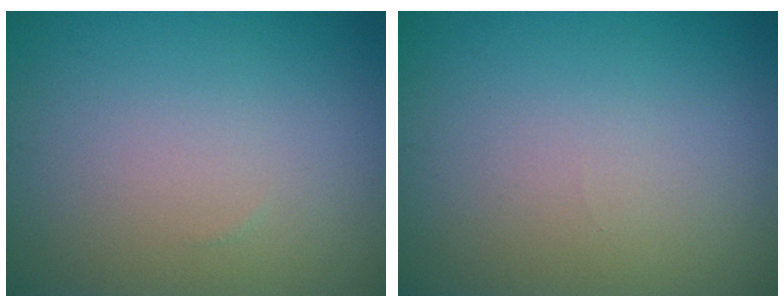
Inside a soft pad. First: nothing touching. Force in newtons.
{"total": 0.0}